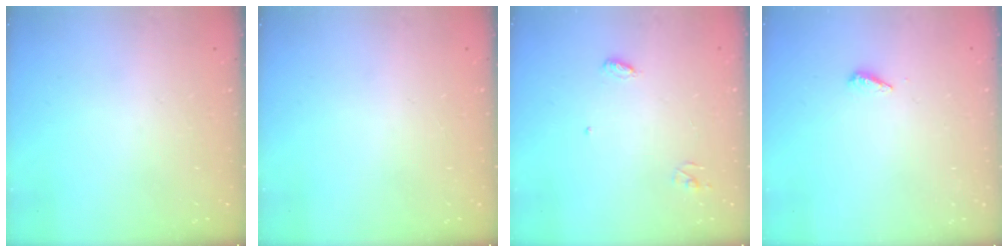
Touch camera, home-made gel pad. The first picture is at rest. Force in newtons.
{"total": 0.0}
{"total": 3.6, "press": 3.6, "slide": 0.3}
{"total": 2.9, "press": 2.9, "slide": 0.3}